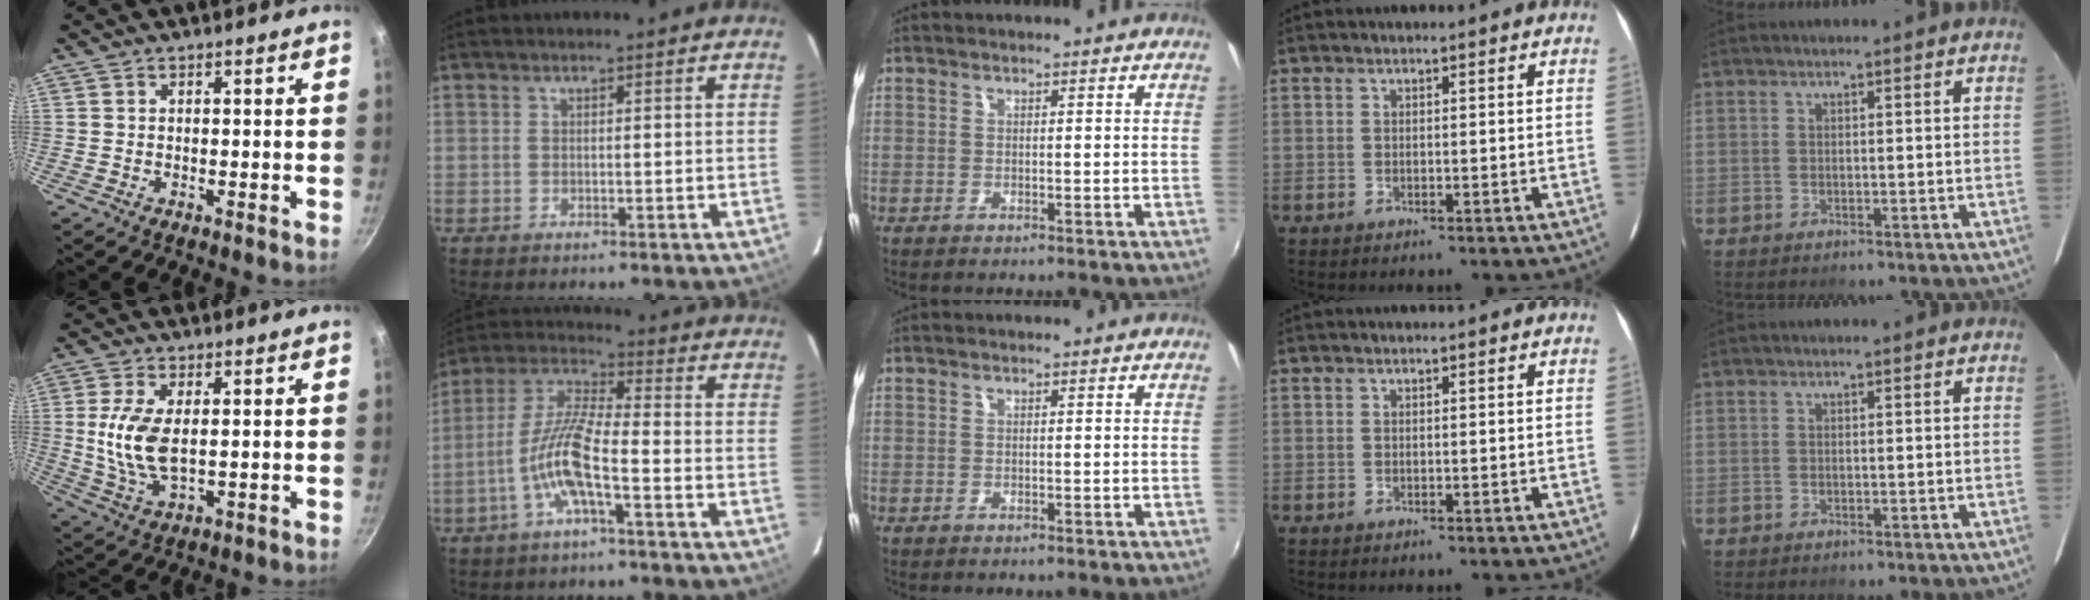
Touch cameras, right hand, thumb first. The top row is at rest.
{"thumb": {"total": 9.8, "force": [0.8, 4.8, 8.5], "torque": [-0.173, -0.008, 0.019]}, "index": {"total": 10.2, "force": [-4.2, 1.4, 9.2], "torque": [-0.201, 0.004, -0.084]}}